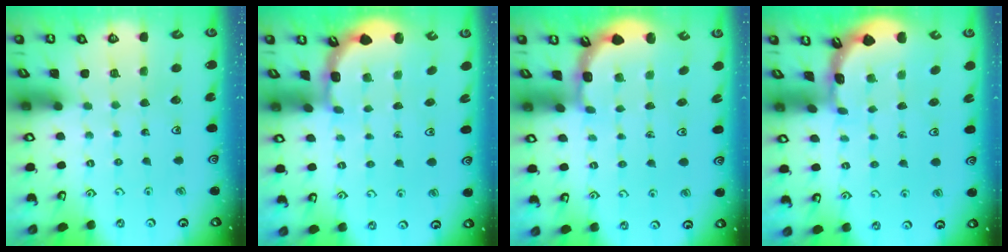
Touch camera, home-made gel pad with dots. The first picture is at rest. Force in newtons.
{"total": 2.0, "press": 1.8, "slide": 0.8}
{"total": 2.0, "press": 1.8, "slide": 0.8}
{"total": 1.6, "press": 1.6, "slide": 0.1}